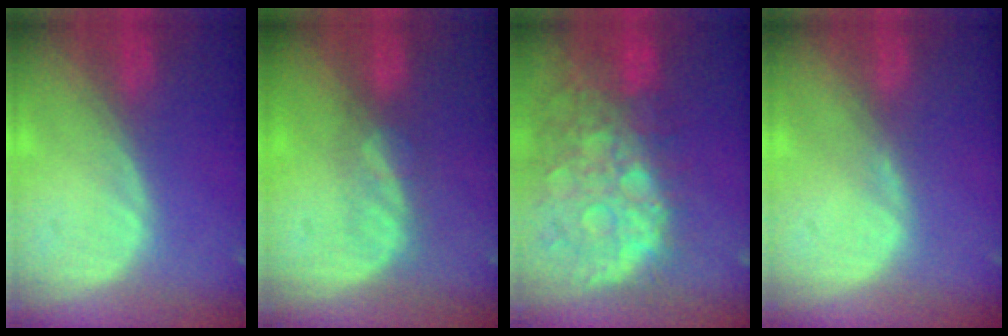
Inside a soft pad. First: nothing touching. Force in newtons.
{"total": 3.5, "press": 3.1, "slide": 1.6}
{"total": 13.8, "press": 11.2, "slide": 8.1}
{"total": 0.7, "press": 0.7, "slide": 0.2}